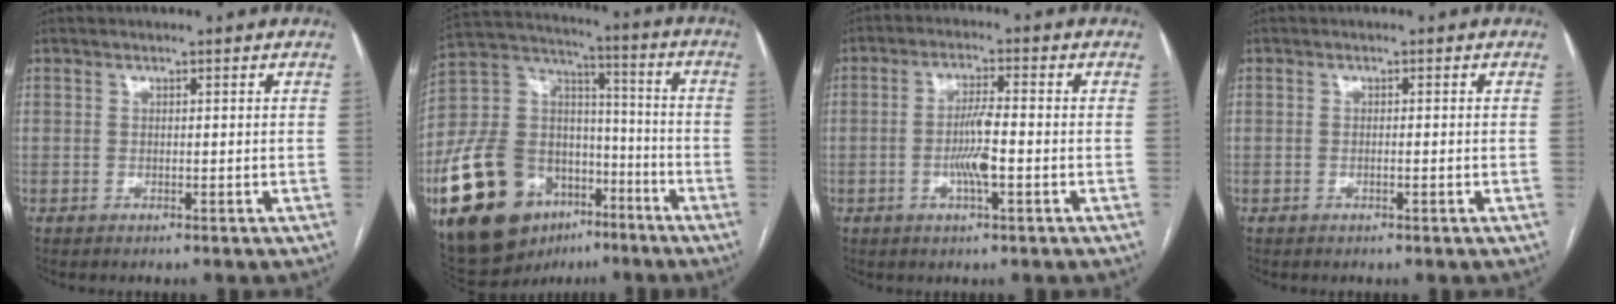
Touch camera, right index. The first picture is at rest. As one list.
[{"total": 21.7, "force": [-11.0, 13.7, 12.8], "torque": [-0.245, 0.054, -0.181]}, {"total": 5.5, "force": [-1.4, 0.4, 5.3], "torque": [-0.108, -0.002, -0.026]}, {"total": 0.9, "force": [-0.4, 0.0, 0.8], "torque": [-0.016, 0.001, -0.004]}]